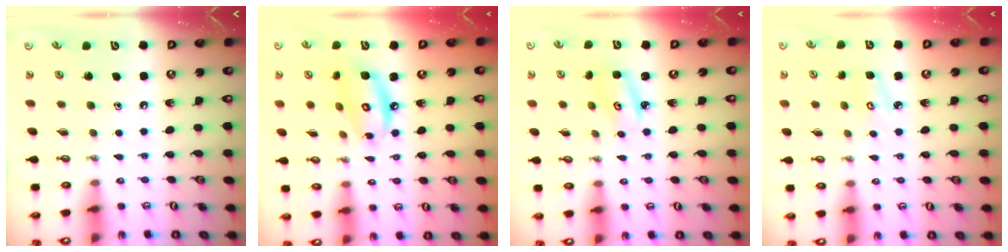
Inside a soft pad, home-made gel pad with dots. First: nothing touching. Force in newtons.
{"total": 9.7, "press": 9.7, "slide": 0.9}
{"total": 2.8, "press": 2.8, "slide": 0.2}
{"total": 3.6, "press": 3.6, "slide": 0.3}